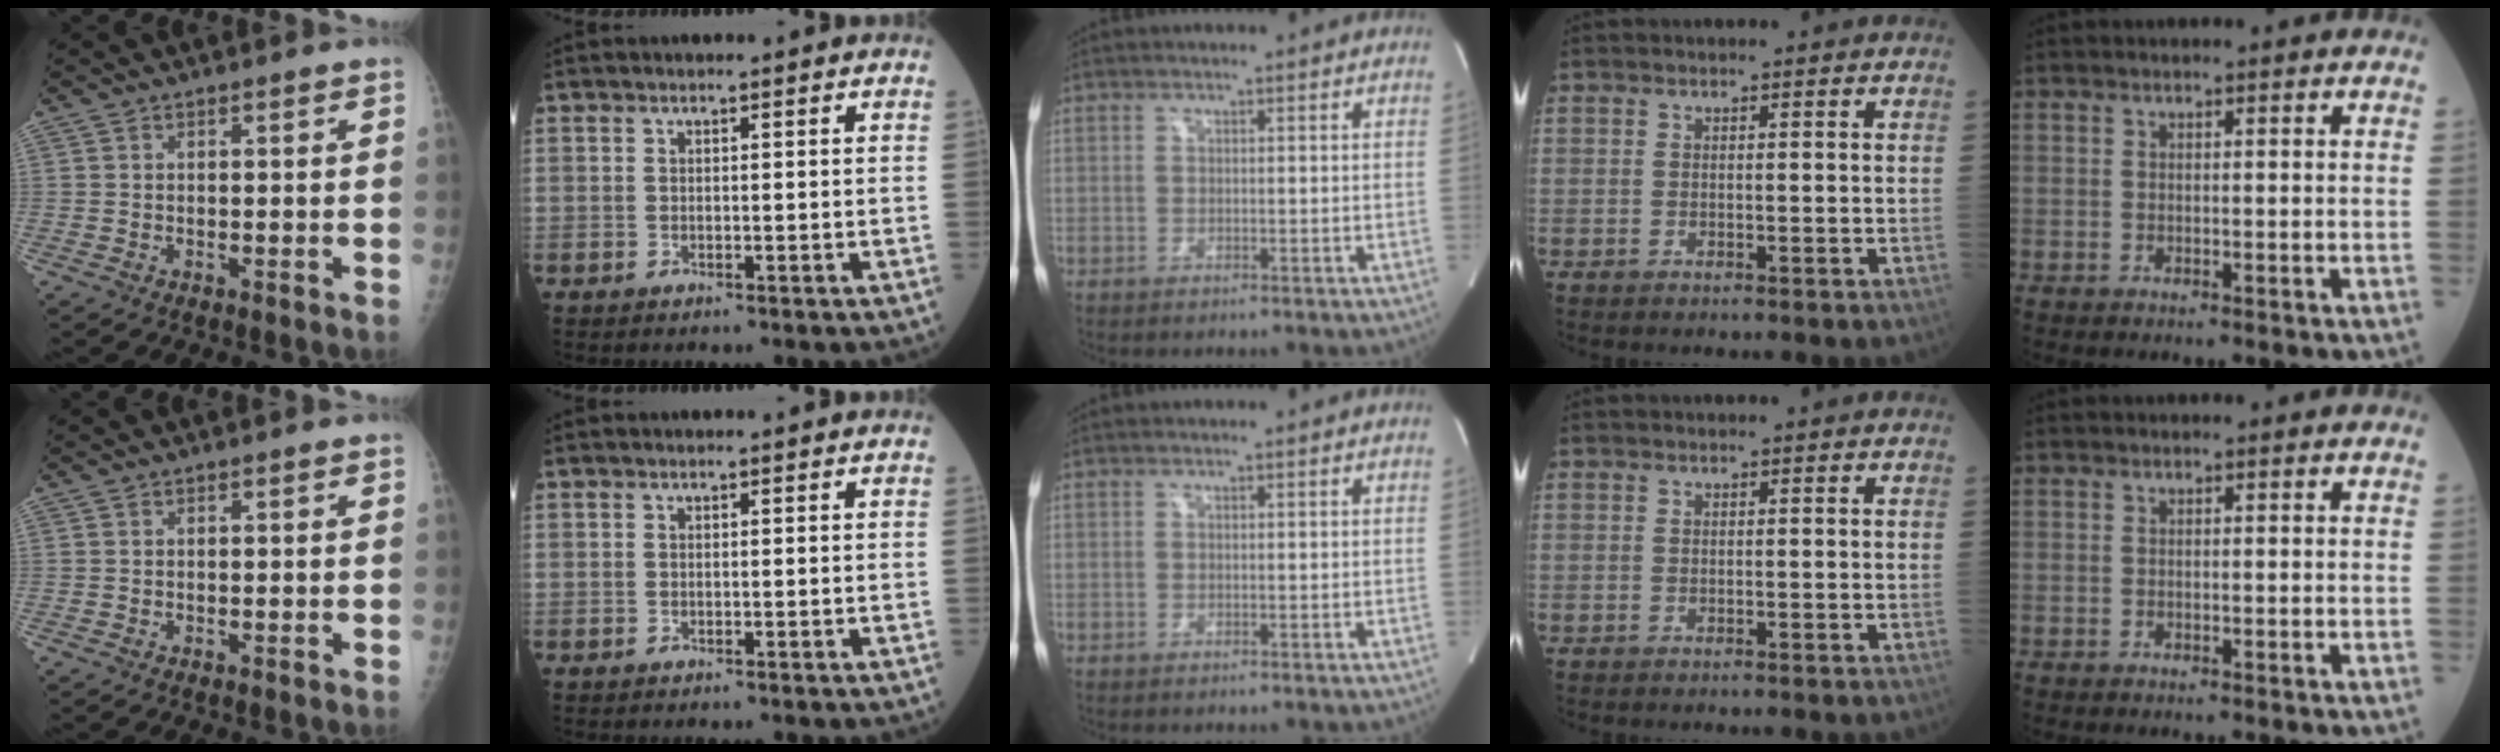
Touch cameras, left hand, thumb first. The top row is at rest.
{}